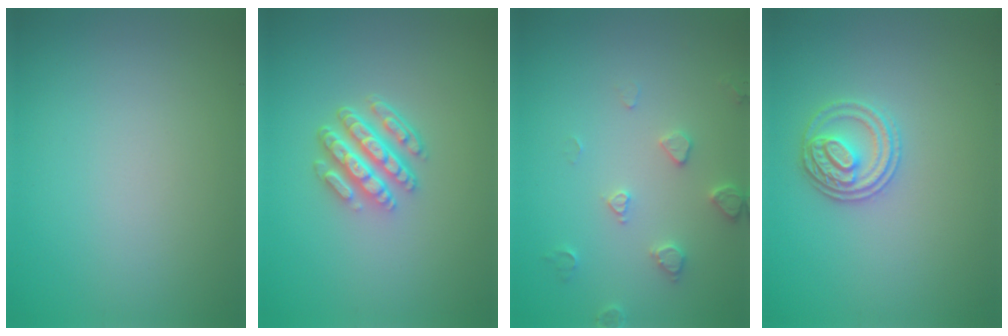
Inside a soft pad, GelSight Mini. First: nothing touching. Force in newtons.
{"total": 4.8, "press": 3.6, "slide": 3.2}
{"total": 2.2, "press": 2.2, "slide": 0.4}
{"total": 2.7, "press": 2.7, "slide": 0.6}